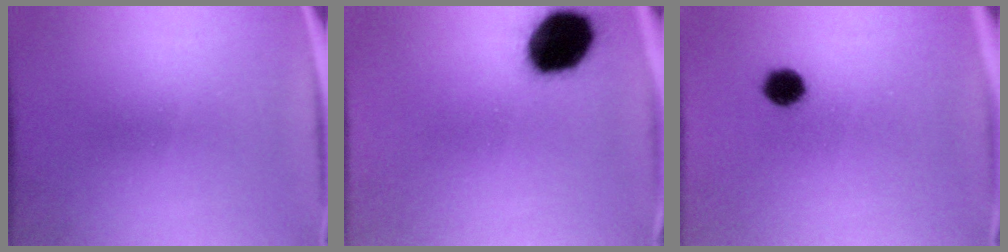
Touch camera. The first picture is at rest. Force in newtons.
{"total": 15.9}
{"total": 5.1}